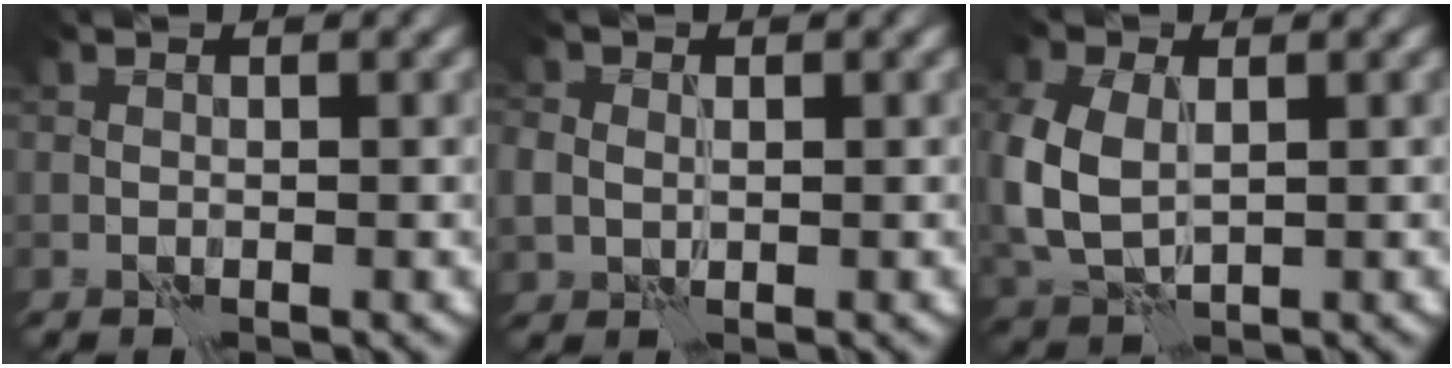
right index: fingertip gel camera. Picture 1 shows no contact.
{"total": 2.4, "force": [0.5, 2.0, 1.2], "torque": [-0.024, 0.005, 0.007]}
{"total": 6.1, "force": [0.5, 4.2, 4.4], "torque": [-0.127, -0.002, 0.010]}